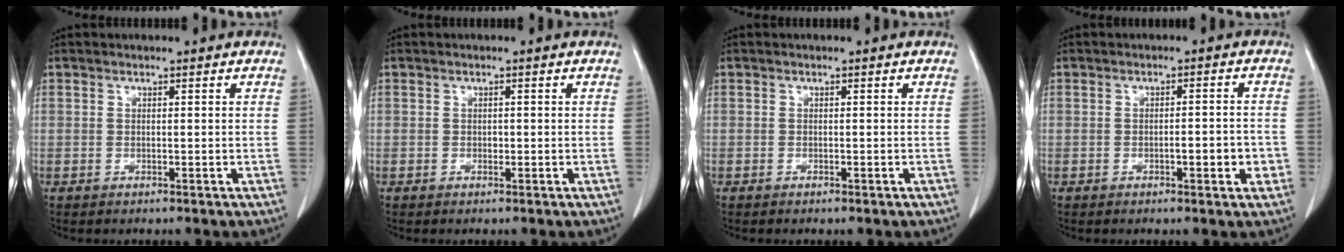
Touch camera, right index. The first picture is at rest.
{"total": 0.5, "force": [-0.1, 0.4, 0.4], "torque": [-0.005, 0.002, -0.003]}
{"total": 0.5, "force": [-0.4, 0.1, 0.3], "torque": [-0.011, -0.002, -0.005]}
{"total": 3.8, "force": [-1.2, 0.9, 3.4], "torque": [-0.050, 0.002, -0.014]}